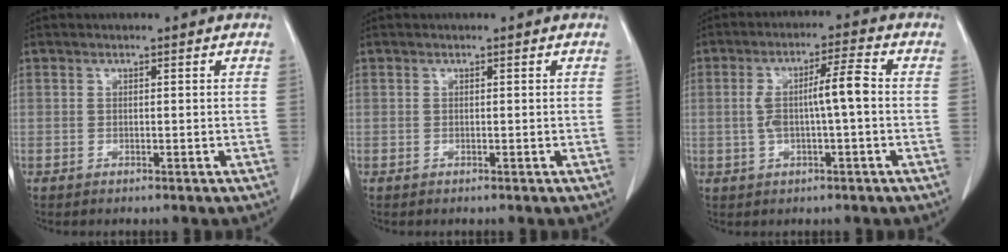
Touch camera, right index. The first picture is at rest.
{"total": 0.0}
{"total": 6.9, "force": [-0.1, 0.8, 6.9], "torque": [-0.130, 0.017, -0.001]}